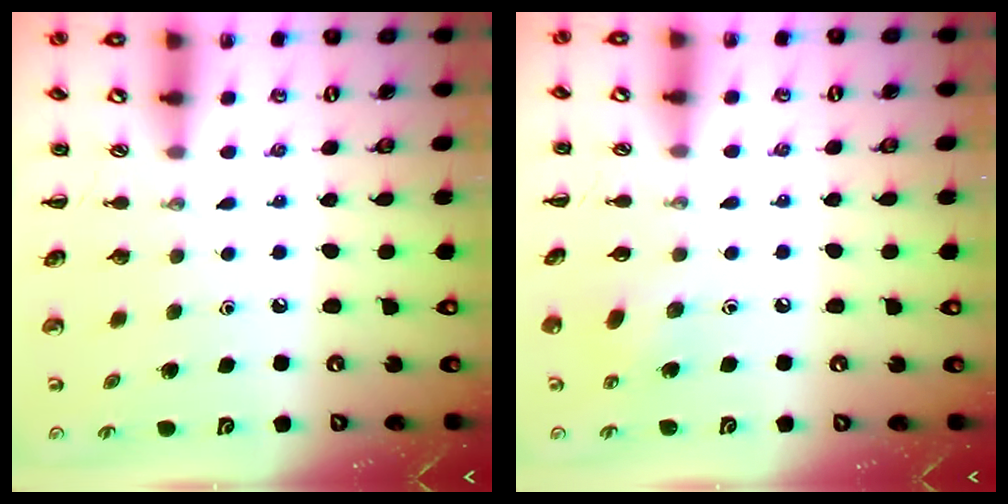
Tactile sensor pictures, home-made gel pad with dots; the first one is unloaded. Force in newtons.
{"total": 6.7, "press": 6.6, "slide": 1.4}